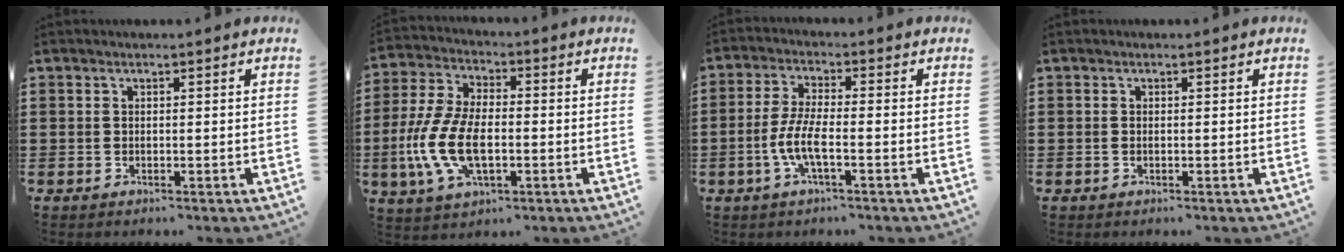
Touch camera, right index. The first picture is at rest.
{"total": 10.8, "force": [-2.6, 5.3, 9.1], "torque": [-0.220, -0.012, -0.054]}
{"total": 5.9, "force": [-2.1, 1.3, 5.3], "torque": [-0.125, -0.012, -0.048]}
{"total": 0.0}